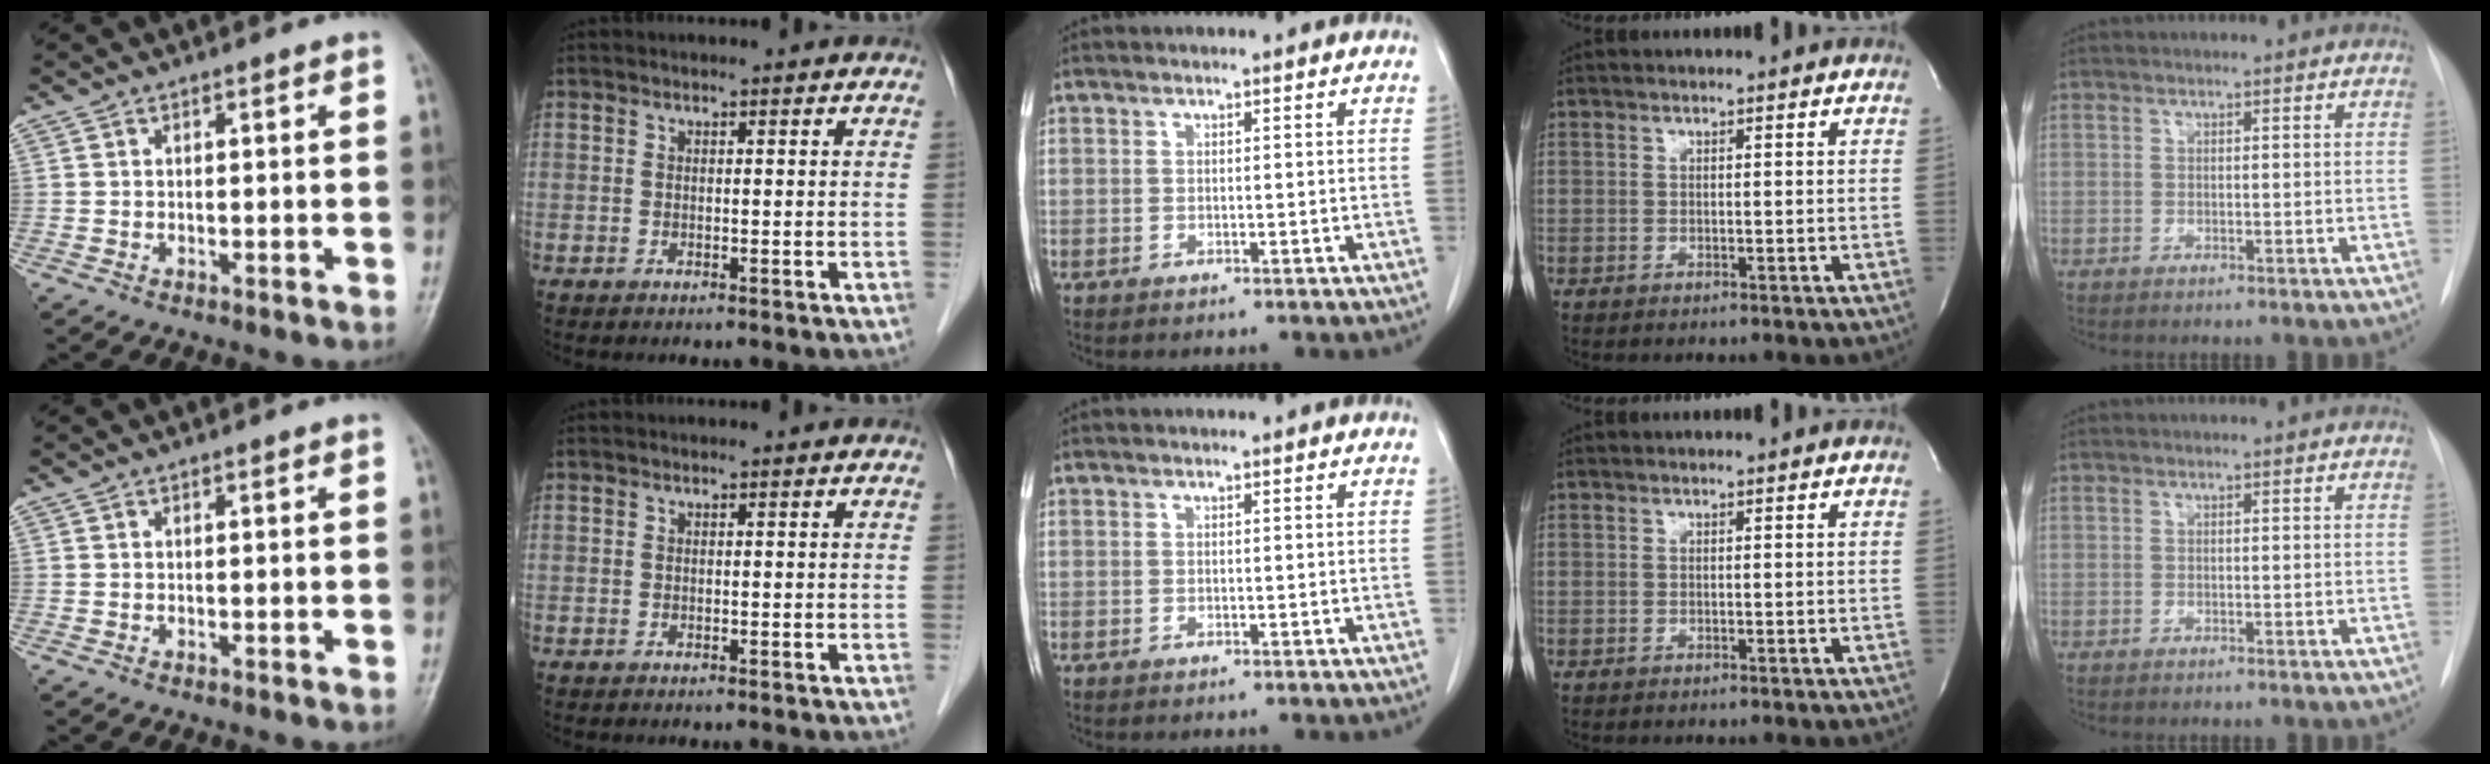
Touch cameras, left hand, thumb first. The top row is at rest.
{}